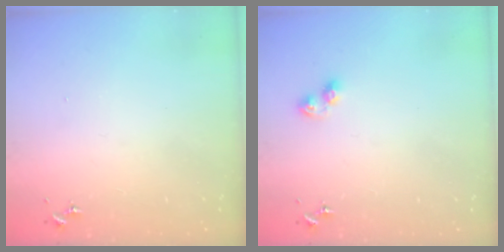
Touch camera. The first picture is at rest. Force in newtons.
{"total": 4.8, "press": 4.7, "slide": 0.5}